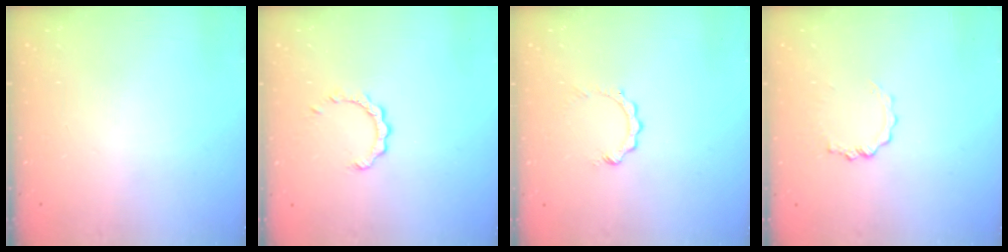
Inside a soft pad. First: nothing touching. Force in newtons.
{"total": 2.3, "press": 2.3, "slide": 0.2}
{"total": 2.6, "press": 2.6, "slide": 0.3}
{"total": 3.6, "press": 3.6, "slide": 0.3}